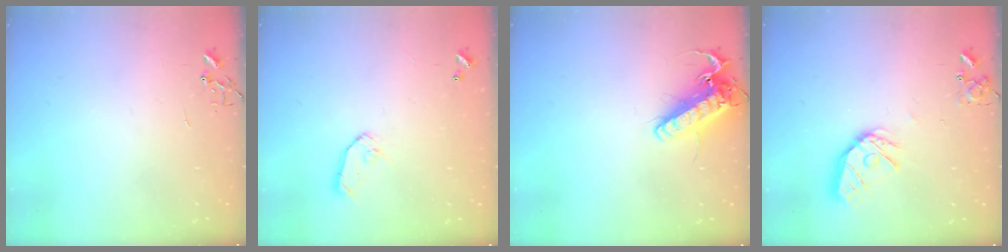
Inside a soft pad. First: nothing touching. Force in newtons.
{"total": 7.3, "press": 7.3, "slide": 0.4}
{"total": 16.2, "press": 16.0, "slide": 2.5}
{"total": 14.1, "press": 14.0, "slide": 1.7}